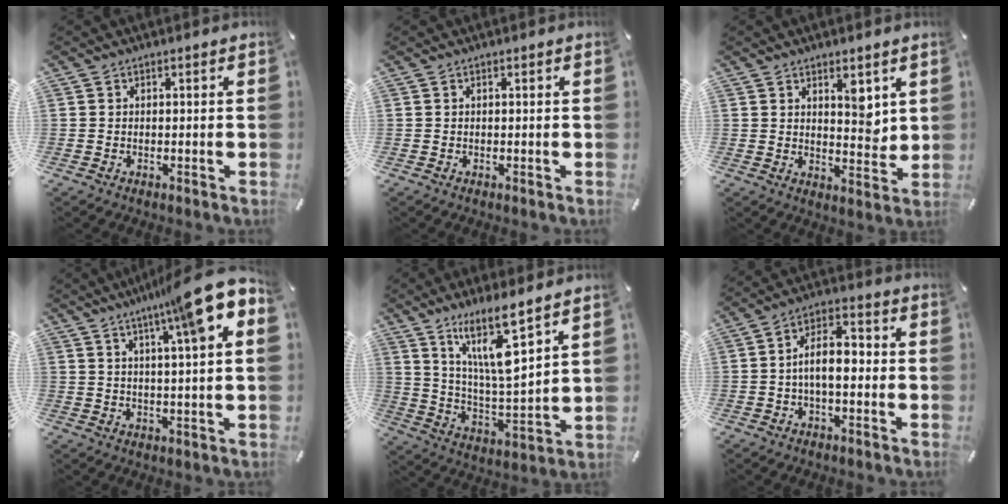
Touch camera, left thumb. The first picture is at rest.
{"total": 0.0}
{"total": 6.1, "force": [3.8, 3.4, 3.5], "torque": [-0.027, -0.035, 0.059]}
{"total": 12.9, "force": [7.8, 0.0, 10.3], "torque": [-0.175, -0.043, 0.118]}
{"total": 14.3, "force": [9.7, 3.2, 10.1], "torque": [-0.195, -0.042, 0.166]}
{"total": 8.2, "force": [-1.5, 4.2, 6.9], "torque": [-0.115, 0.015, -0.028]}